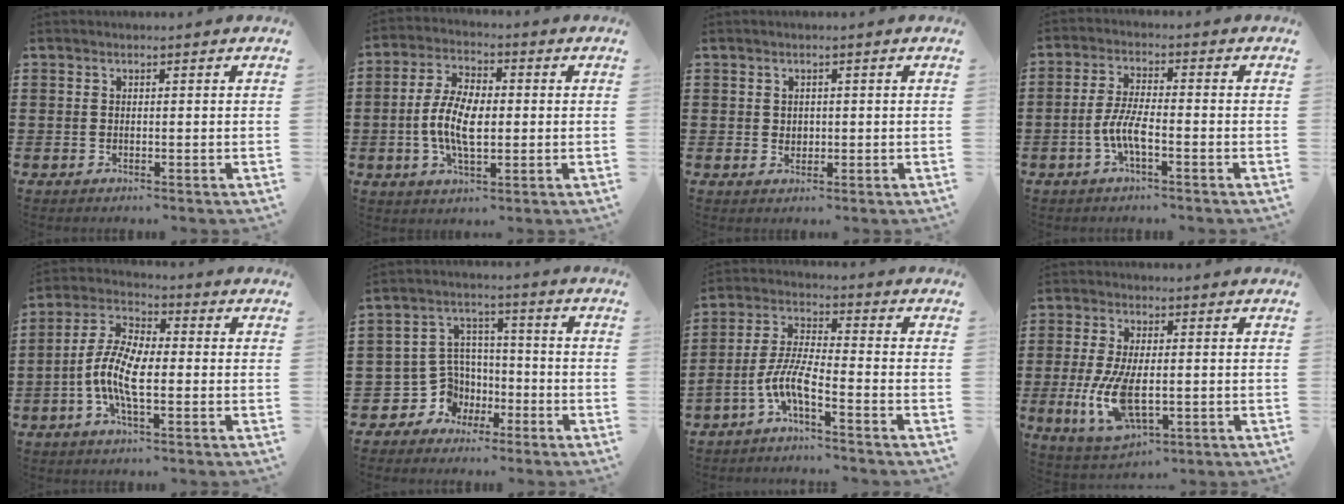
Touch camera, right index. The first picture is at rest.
{"total": 8.0, "force": [-1.0, 3.8, 7.0], "torque": [-0.159, -0.001, -0.025]}
{"total": 1.2, "force": [0.3, 1.1, 0.5], "torque": [-0.012, 0.006, 0.005]}
{"total": 5.5, "force": [-2.2, 1.2, 4.9], "torque": [-0.118, -0.012, -0.049]}
{"total": 8.6, "force": [-2.2, 3.3, 7.6], "torque": [-0.184, -0.012, -0.050]}
{"total": 6.7, "force": [-2.5, 6.0, 1.3], "torque": [-0.060, 0.004, -0.045]}
{"total": 7.0, "force": [-4.2, 1.2, 5.4], "torque": [-0.141, -0.016, -0.089]}
{"total": 9.4, "force": [-1.5, 4.6, 8.0], "torque": [-0.192, -0.015, -0.031]}